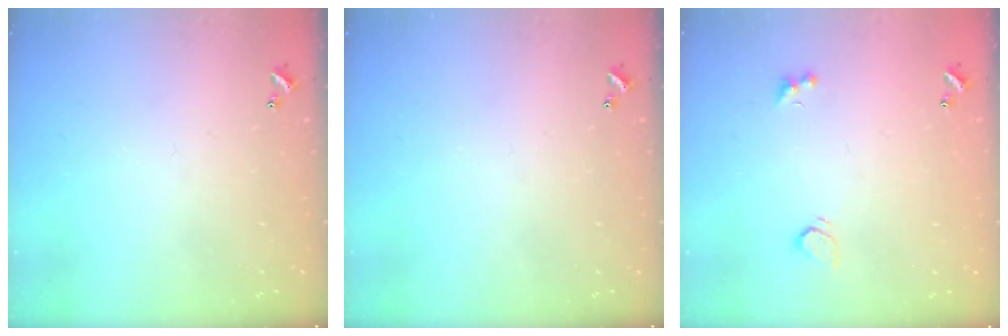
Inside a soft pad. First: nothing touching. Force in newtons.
{"total": 0.0}
{"total": 2.0, "press": 1.7, "slide": 1.0}